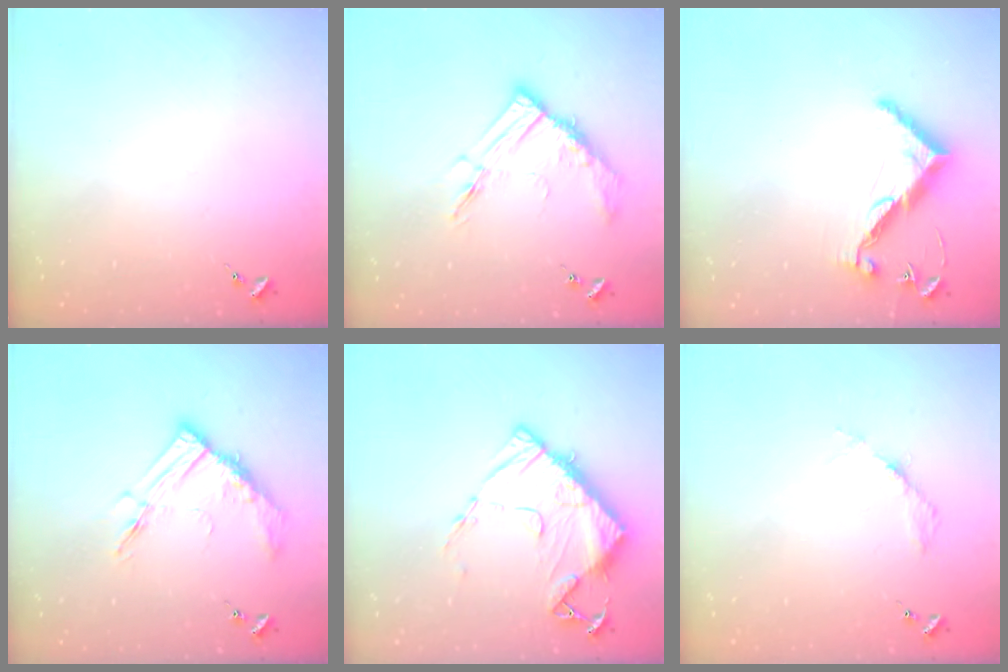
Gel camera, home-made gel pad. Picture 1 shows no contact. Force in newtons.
{"total": 12.4, "press": 12.4, "slide": 0.9}
{"total": 10.2, "press": 10.2, "slide": 0.4}
{"total": 12.4, "press": 12.4, "slide": 0.9}
{"total": 13.3, "press": 13.2, "slide": 1.3}
{"total": 3.6, "press": 3.6, "slide": 0.5}